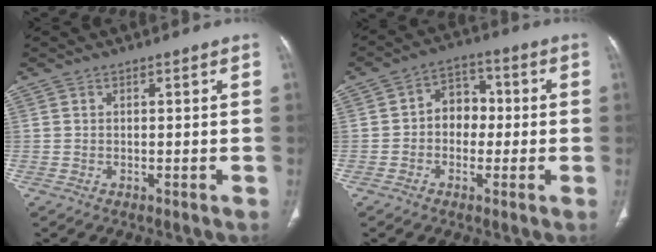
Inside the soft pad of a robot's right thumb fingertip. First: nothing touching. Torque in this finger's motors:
{"motor_torque": [-0.13, 0.34, -0.02, 0.08, 0.02]}